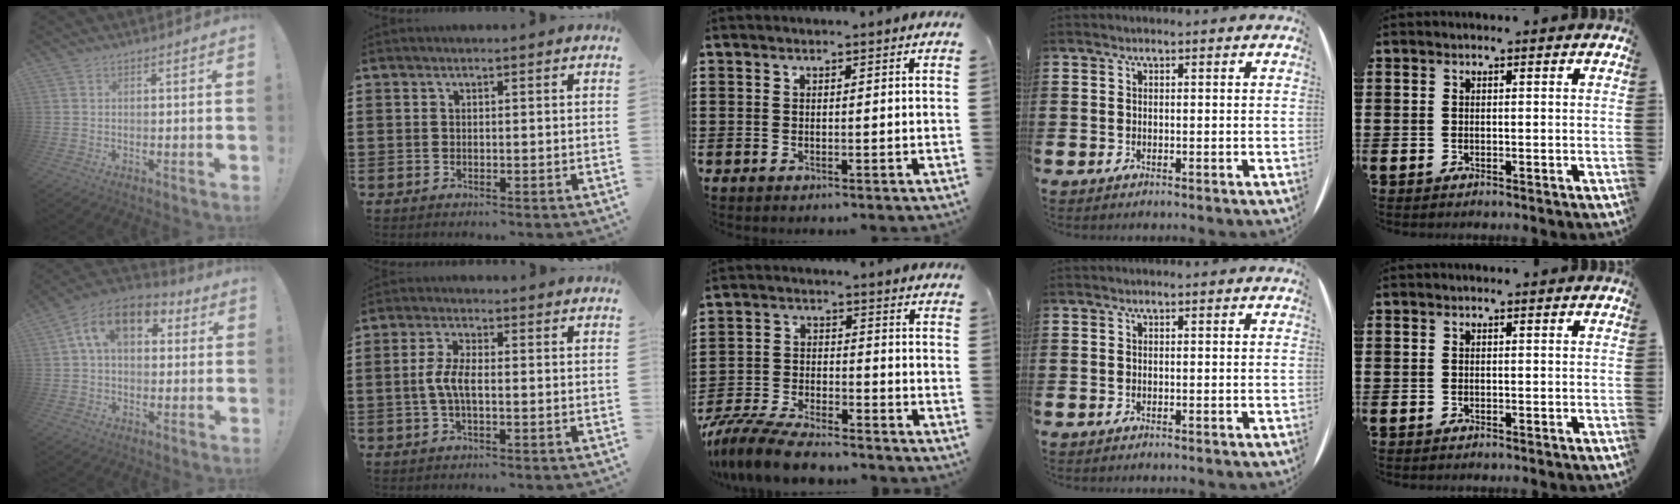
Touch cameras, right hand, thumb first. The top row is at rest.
{"thumb": {"total": 14.0, "force": [4.9, 8.5, 10.0], "torque": [-0.164, -0.002, 0.090]}, "index": {"total": 4.1, "force": [-0.5, 1.3, 3.8], "torque": [-0.096, -0.006, -0.018]}, "middle": {"total": 8.0, "force": [-7.5, 1.1, 2.6], "torque": [-0.058, 0.007, -0.147]}}